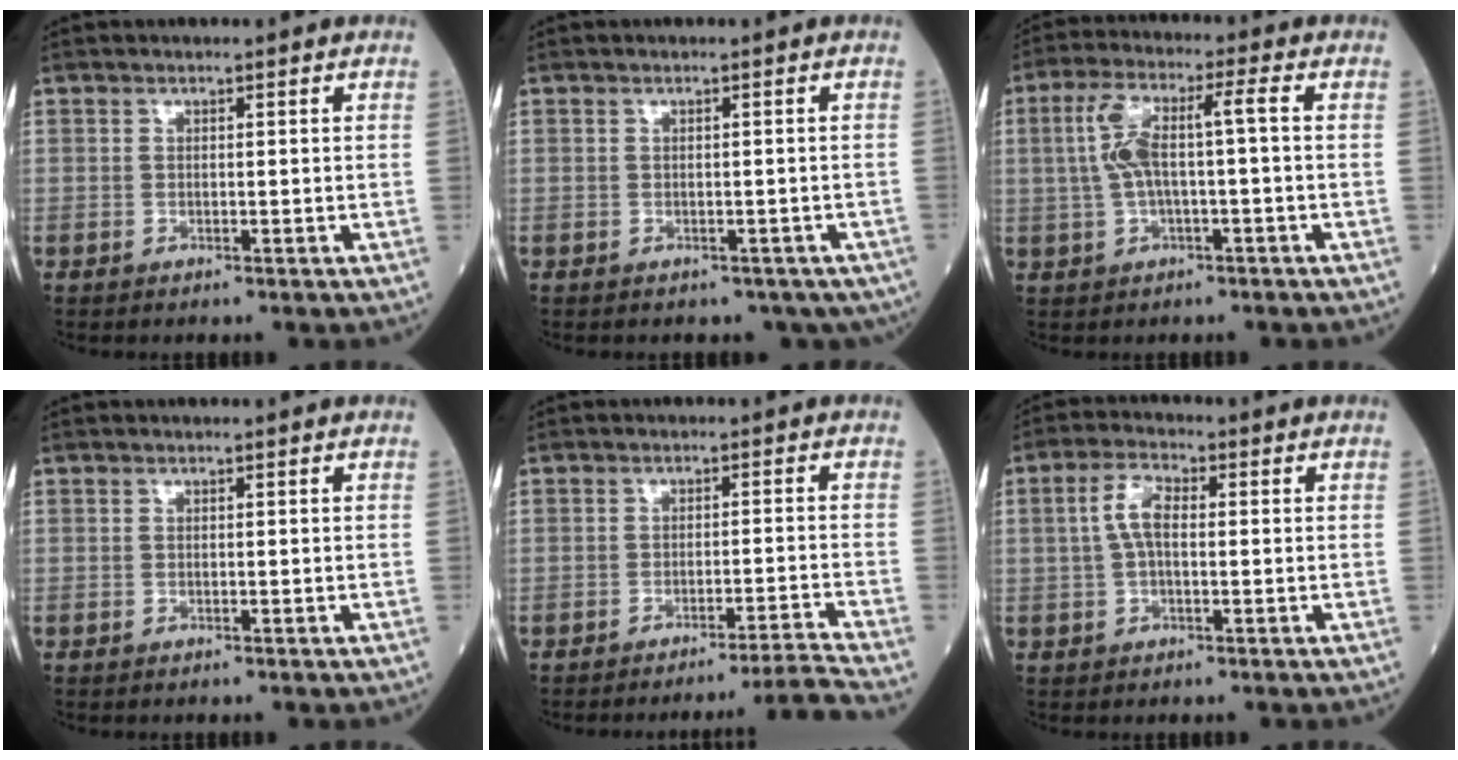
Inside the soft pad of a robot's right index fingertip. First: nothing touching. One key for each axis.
{"total": 5.8, "fx": -3.9, "fy": 3.9, "fz": 1.8, "tx": -0.012, "ty": 0.004, "tz": -0.039}
{"total": 8.1, "fx": 0.4, "fy": 1.6, "fz": 8.0, "tx": -0.173, "ty": 0.033, "tz": 0.008}
{"total": 0.0}
{"total": 7.2, "fx": -6.1, "fy": -3.7, "fz": 1.0, "tx": -0.001, "ty": -0.001, "tz": -0.089}
{"total": 4.7, "fx": 0.4, "fy": 2.0, "fz": 4.3, "tx": -0.096, "ty": 0.016, "tz": 0.007}